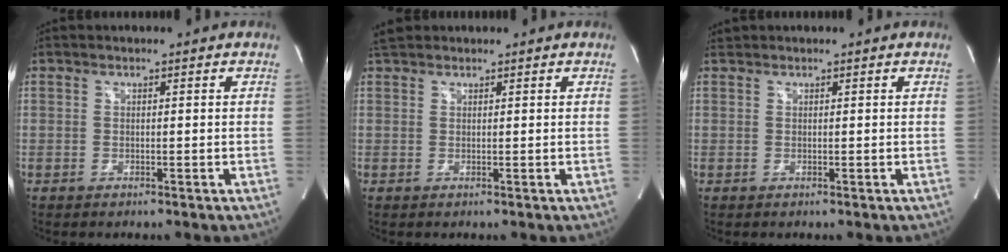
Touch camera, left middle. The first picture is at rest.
{"total": 2.0, "force": [1.8, 0.8, 0.3], "torque": [-0.013, 0.018, 0.034]}
{"total": 0.5, "force": [0.5, 0.0, -0.1], "torque": [-0.008, 0.009, 0.013]}